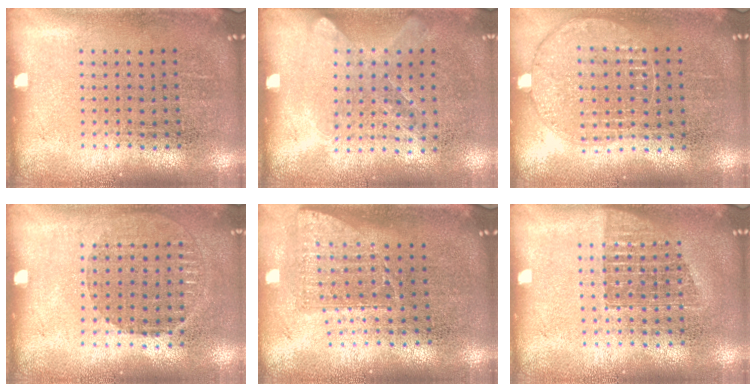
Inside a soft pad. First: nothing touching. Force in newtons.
{"total": 1.2, "press": 1.0, "slide": 0.7}
{"total": 1.0, "press": 1.0, "slide": 0.1}
{"total": 1.0, "press": 0.9, "slide": 0.4}
{"total": 1.7, "press": 1.3, "slide": 1.0}
{"total": 1.3, "press": 1.1, "slide": 0.8}